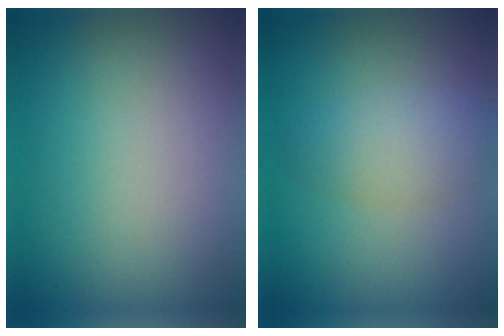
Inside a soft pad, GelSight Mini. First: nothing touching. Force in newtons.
{"total": 3.1, "press": 3.1, "slide": 0.1}